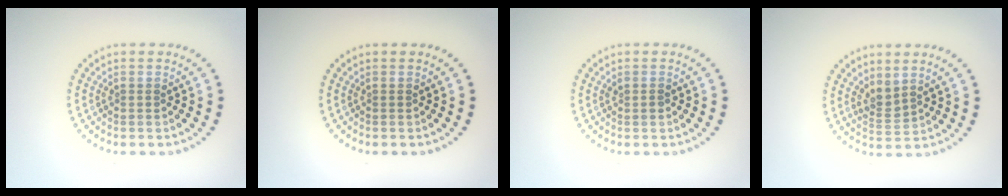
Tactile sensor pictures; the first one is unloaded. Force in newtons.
{"total": 0.0}
{"total": 0.6, "press": 0.6, "slide": 0.2}
{"total": 1.8, "press": 1.5, "slide": 1.1}